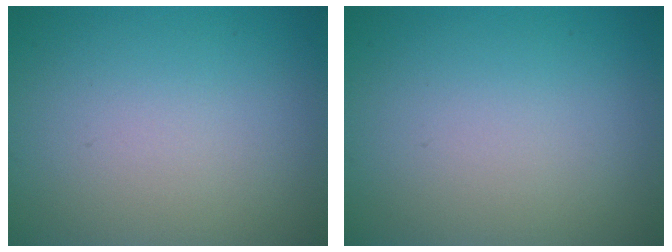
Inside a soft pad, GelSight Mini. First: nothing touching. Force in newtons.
{"total": 0.0}